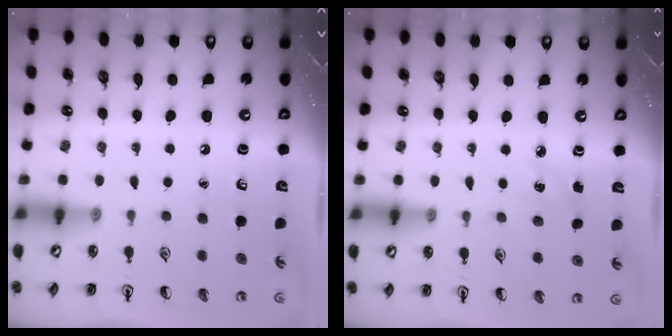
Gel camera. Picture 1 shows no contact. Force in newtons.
{"total": 3.2, "press": 3.0, "slide": 1.1}